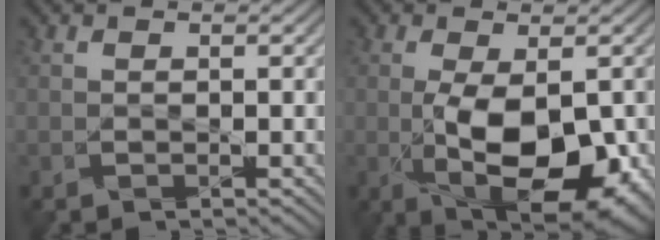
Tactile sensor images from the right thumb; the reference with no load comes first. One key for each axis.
{"total": 11.9, "fx": -2.6, "fy": 5.6, "fz": 10.2, "tx": -0.189, "ty": -0.030, "tz": -0.032}